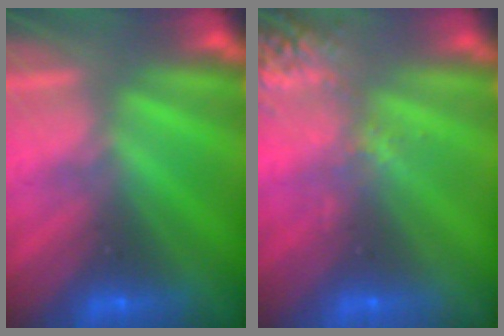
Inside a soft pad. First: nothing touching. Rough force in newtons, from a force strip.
{"total": 2.6}